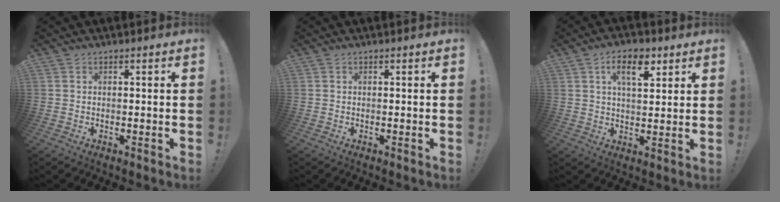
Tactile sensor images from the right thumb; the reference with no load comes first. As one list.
[{"total": 0.0}, {"total": 9.1, "force": [4.2, 4.1, 6.9], "torque": [-0.099, -0.010, 0.071]}]